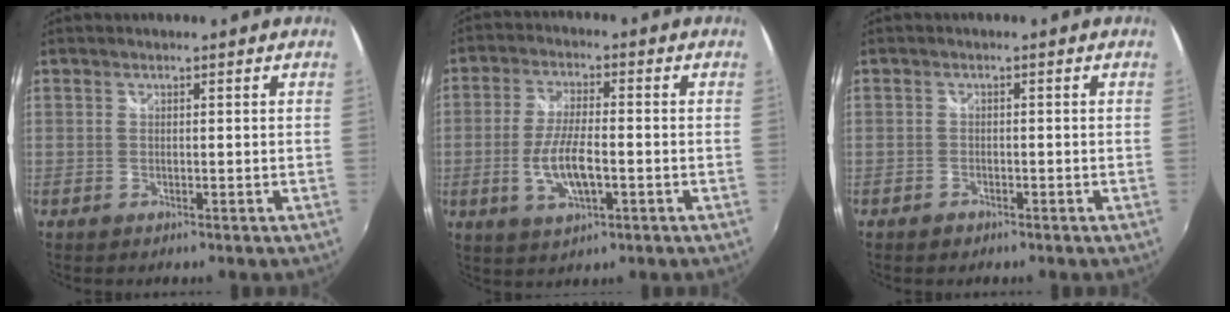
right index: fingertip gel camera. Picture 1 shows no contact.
{"total": 8.7, "force": [-2.2, 2.9, 7.9], "torque": [-0.161, -0.003, -0.039]}
{"total": 1.6, "force": [-1.1, 1.1, 0.3], "torque": [-0.008, 0.002, -0.018]}